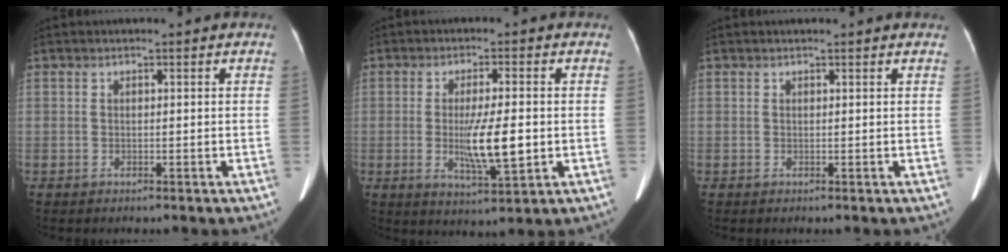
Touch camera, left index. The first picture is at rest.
{"total": 8.7, "force": [-1.5, 1.2, 8.5], "torque": [-0.154, -0.023, -0.023]}
{"total": 1.5, "force": [1.4, 0.4, 0.3], "torque": [-0.013, 0.015, 0.013]}